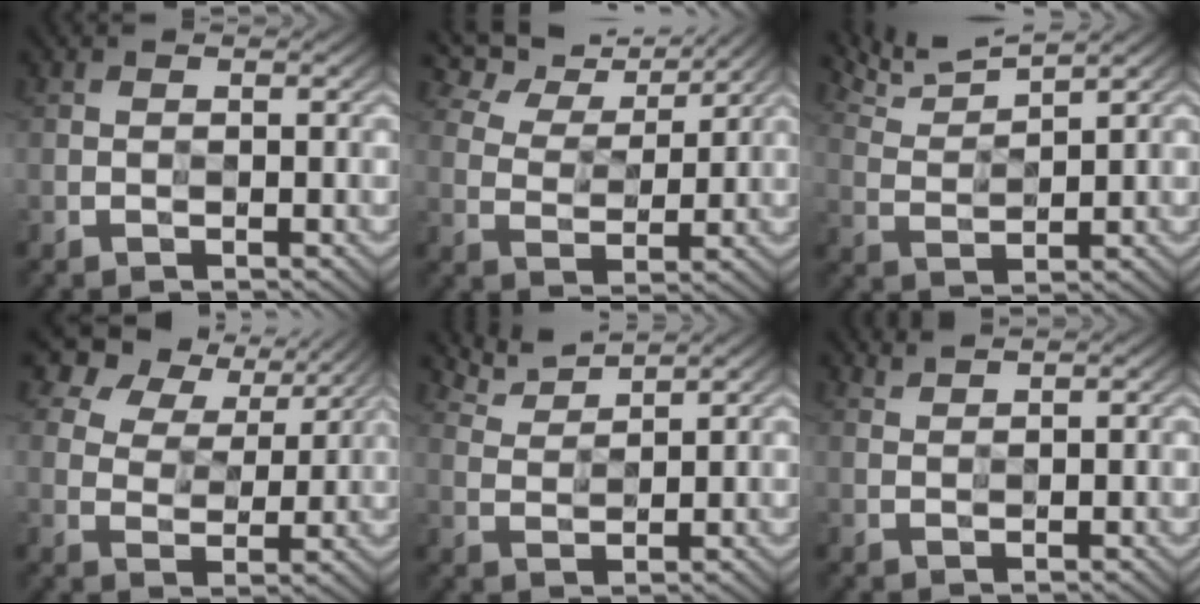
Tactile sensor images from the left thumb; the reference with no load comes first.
{"total": 7.8, "force": [6.9, 2.3, 2.6], "torque": [-0.064, 0.004, 0.113]}
{"total": 6.1, "force": [5.7, 0.6, 2.1], "torque": [-0.052, 0.011, 0.116]}
{"total": 8.6, "force": [6.2, 5.1, 3.2], "torque": [-0.068, 0.010, 0.097]}
{"total": 4.0, "force": [3.9, 0.2, 0.5], "torque": [-0.027, 0.004, 0.088]}
{"total": 2.0, "force": [2.0, -0.2, 0.1], "torque": [-0.003, 0.003, 0.045]}